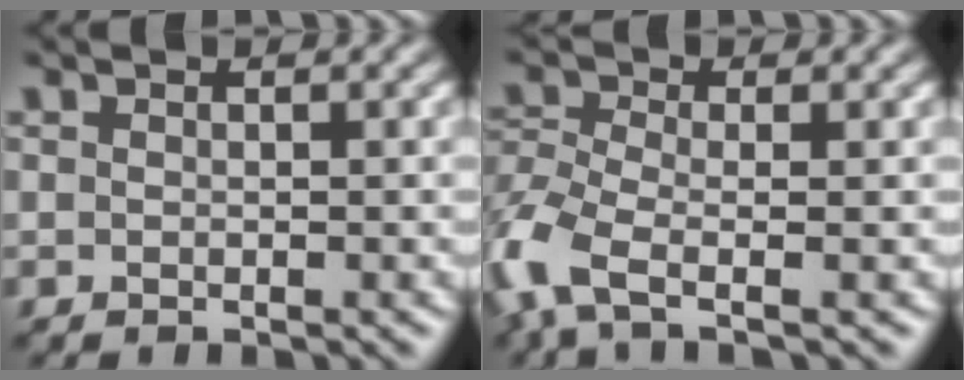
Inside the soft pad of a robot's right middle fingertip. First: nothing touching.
{"total": 6.4, "force": [-3.3, 2.8, 4.8], "torque": [-0.124, -0.017, -0.079]}